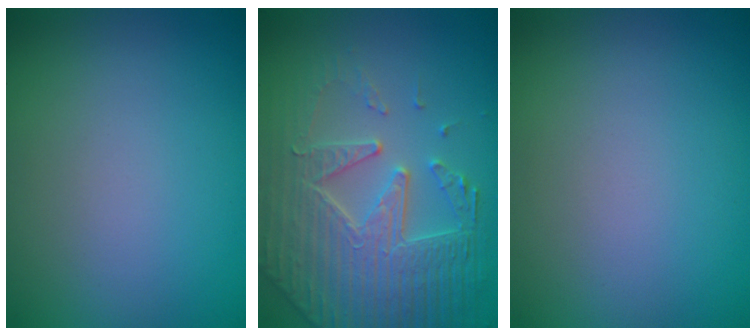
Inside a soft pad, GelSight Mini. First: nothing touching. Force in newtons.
{"total": 6.8, "press": 5.5, "slide": 4.0}
{"total": 0.0}